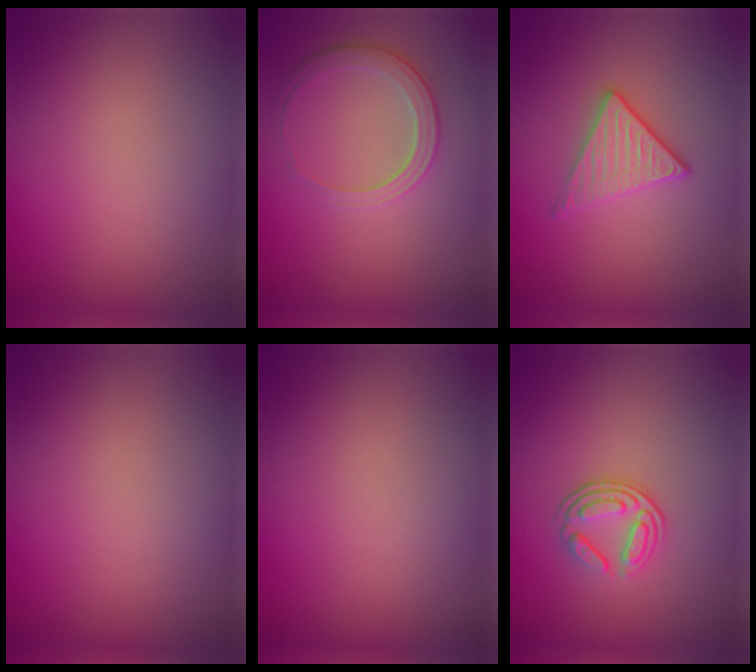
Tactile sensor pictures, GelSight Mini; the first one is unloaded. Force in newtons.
{"total": 2.7, "press": 2.5, "slide": 1.2}
{"total": 2.9, "press": 2.6, "slide": 1.2}
{"total": 0.0}
{"total": 0.0}
{"total": 3.4, "press": 2.5, "slide": 2.3}